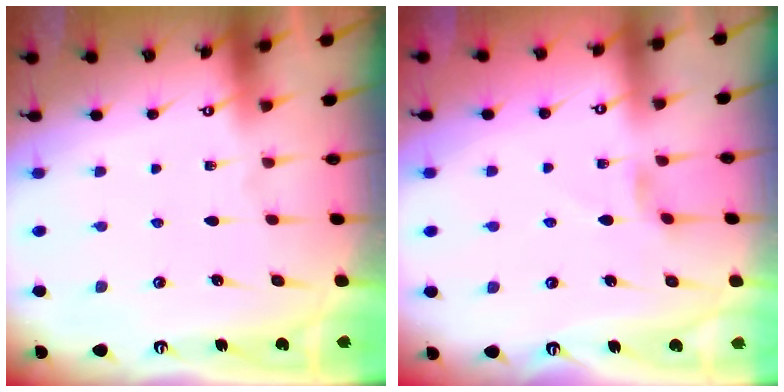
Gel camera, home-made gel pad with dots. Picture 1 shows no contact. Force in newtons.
{"total": 2.1, "press": 2.1, "slide": 0.4}